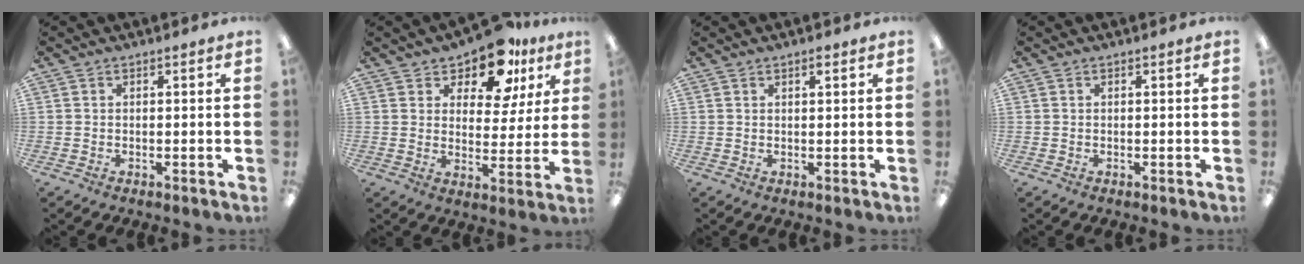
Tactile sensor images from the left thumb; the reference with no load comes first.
{"total": 12.2, "force": [9.3, 5.5, 5.6], "torque": [-0.101, -0.050, 0.167]}
{"total": 1.2, "force": [1.0, 0.4, 0.5], "torque": [-0.003, -0.004, 0.017]}
{"total": 0.0}